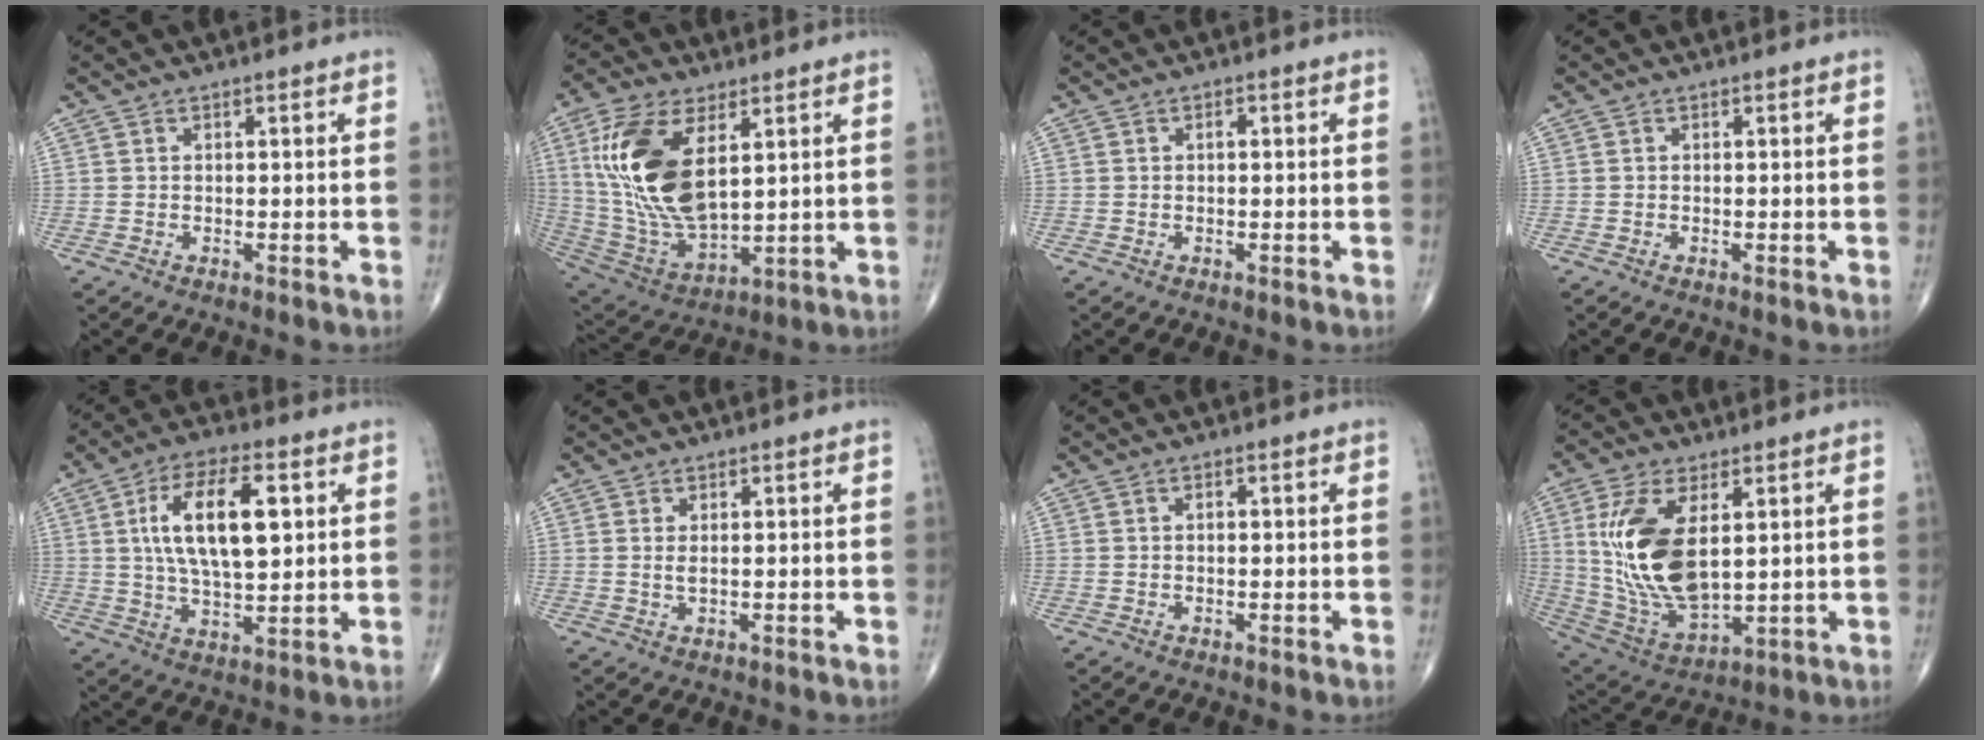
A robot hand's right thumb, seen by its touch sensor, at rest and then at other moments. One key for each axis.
{"total": 19.6, "fx": 5.5, "fy": 9.5, "fz": 16.2, "tx": -0.323, "ty": -0.027, "tz": 0.115}
{"total": 0.7, "fx": 0.1, "fy": 0.4, "fz": 0.6, "tx": -0.007, "ty": 0.002, "tz": 0.000}
{"total": 0.0}
{"total": 15.4, "fx": 3.5, "fy": 6.6, "fz": 13.4, "tx": -0.224, "ty": -0.002, "tz": 0.063}
{"total": 1.3, "fx": 0.4, "fy": 0.5, "fz": 1.2, "tx": -0.025, "ty": -0.003, "tz": 0.010}
{"total": 0.8, "fx": 0.1, "fy": 0.4, "fz": 0.7, "tx": -0.012, "ty": 0.005, "tz": 0.001}
{"total": 17.9, "fx": 3.6, "fy": 8.8, "fz": 15.1, "tx": -0.299, "ty": -0.022, "tz": 0.083}